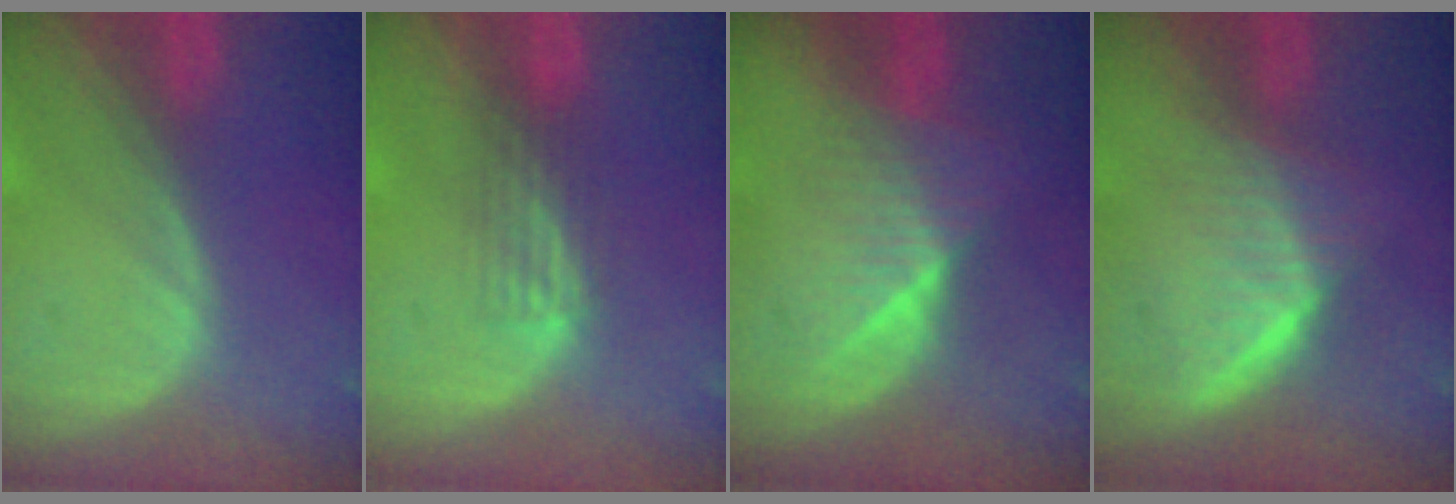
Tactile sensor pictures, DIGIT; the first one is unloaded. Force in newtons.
{"total": 2.9, "press": 2.6, "slide": 1.2}
{"total": 6.3, "press": 5.9, "slide": 2.4}
{"total": 6.5, "press": 5.9, "slide": 2.7}